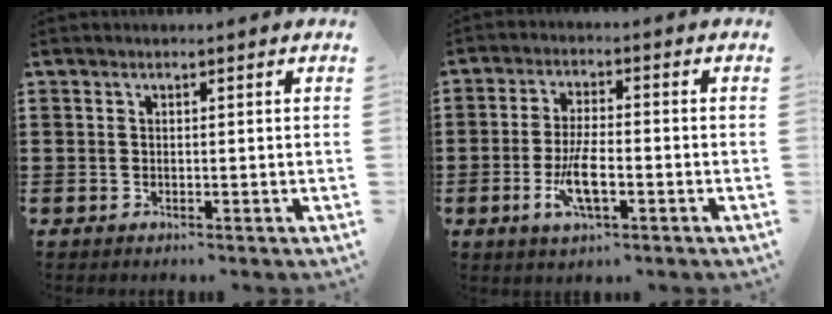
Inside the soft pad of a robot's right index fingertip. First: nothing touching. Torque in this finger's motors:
{"motor_torque": [1.67, 0.46, 0.41, 0.18]}